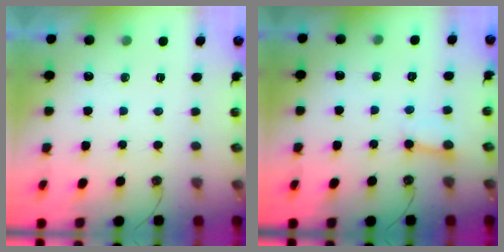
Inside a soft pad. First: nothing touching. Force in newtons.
{"total": 2.3, "press": 2.3, "slide": 0.1}